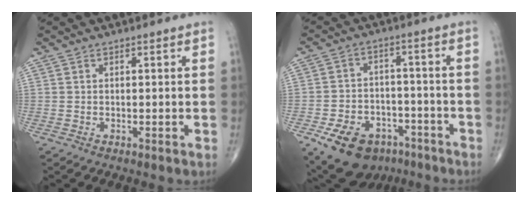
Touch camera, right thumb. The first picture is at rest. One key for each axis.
{"total": 14.9, "fx": -8.5, "fy": 9.9, "fz": 7.1, "tx": -0.100, "ty": 0.052, "tz": -0.126}